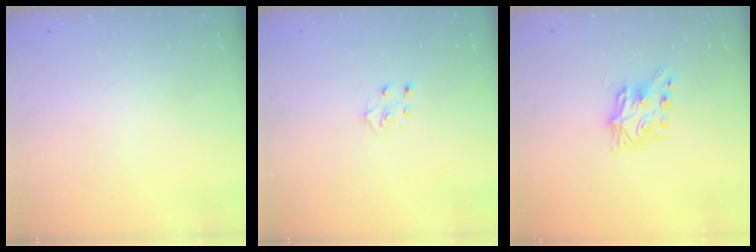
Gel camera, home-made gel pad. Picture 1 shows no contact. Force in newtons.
{"total": 5.4, "press": 5.3, "slide": 0.4}
{"total": 7.1, "press": 7.1, "slide": 0.4}